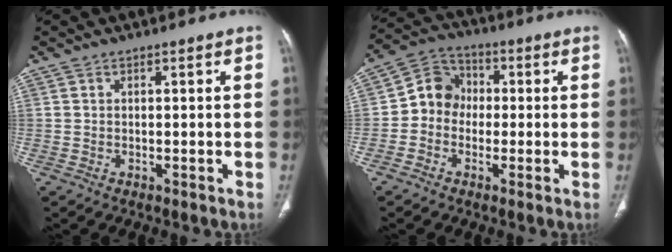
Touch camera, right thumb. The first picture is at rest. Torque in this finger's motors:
{"motor_torque": [1.06, 0.82, 0.63, -0.47, 0.00]}